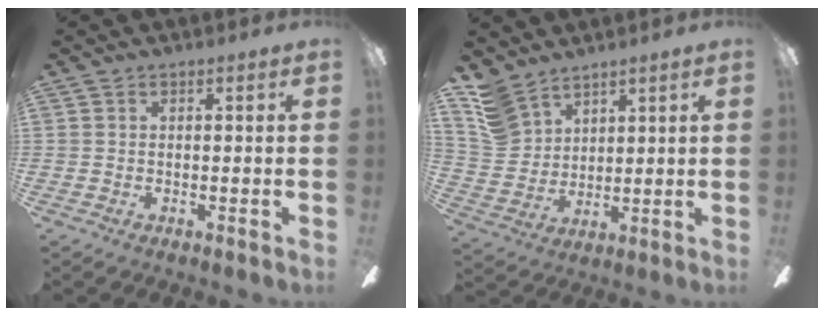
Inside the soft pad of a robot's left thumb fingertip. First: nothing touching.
{"total": 10.5, "force": [8.1, 5.9, 2.9], "torque": [-0.083, -0.028, 0.164]}